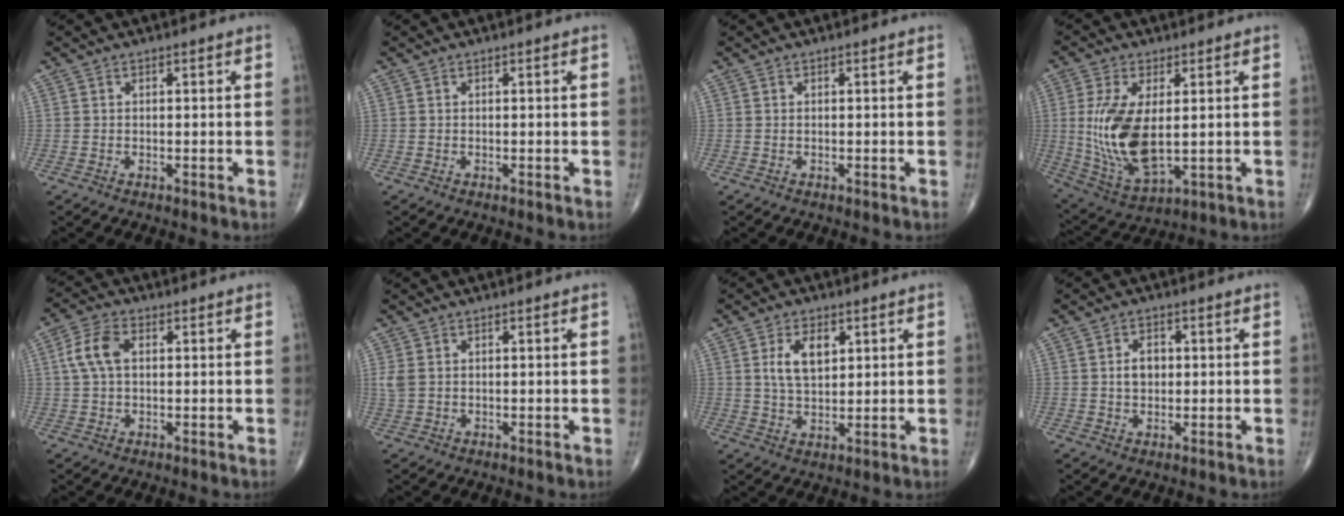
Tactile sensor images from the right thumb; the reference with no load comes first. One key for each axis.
{"total": 0.0}
{"total": 0.0}
{"total": 14.7, "fx": 0.8, "fy": 7.0, "fz": 12.9, "tx": -0.267, "ty": -0.018, "tz": 0.033}
{"total": 6.5, "fx": 1.2, "fy": 3.9, "fz": 5.1, "tx": -0.110, "ty": 0.016, "tz": 0.020}
{"total": 2.2, "fx": 0.4, "fy": 1.6, "fz": 1.5, "tx": -0.046, "ty": 0.005, "tz": 0.013}
{"total": 7.1, "fx": 2.3, "fy": 4.0, "fz": 5.4, "tx": -0.088, "ty": -0.010, "tz": 0.047}
{"total": 3.9, "fx": 0.4, "fy": 2.8, "fz": 2.7, "tx": -0.037, "ty": 0.004, "tz": 0.006}